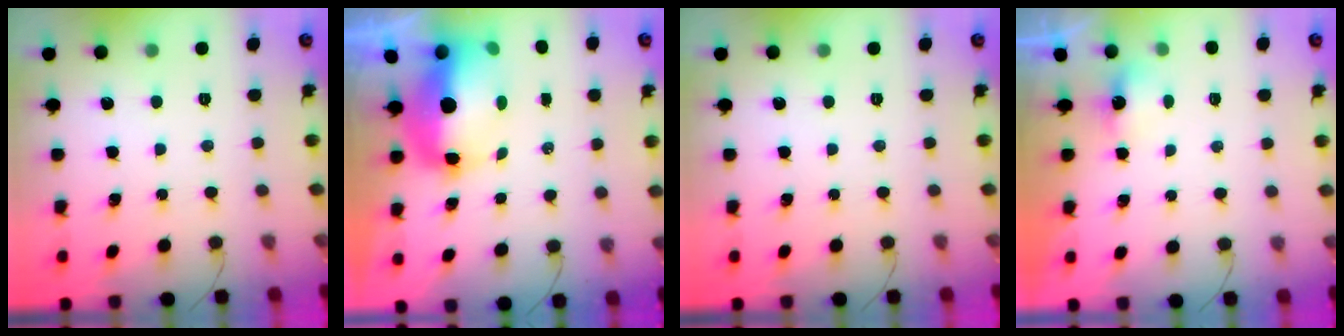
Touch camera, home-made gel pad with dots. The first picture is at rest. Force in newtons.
{"total": 10.7, "press": 10.5, "slide": 2.0}
{"total": 0.0}
{"total": 2.7, "press": 2.7, "slide": 0.7}